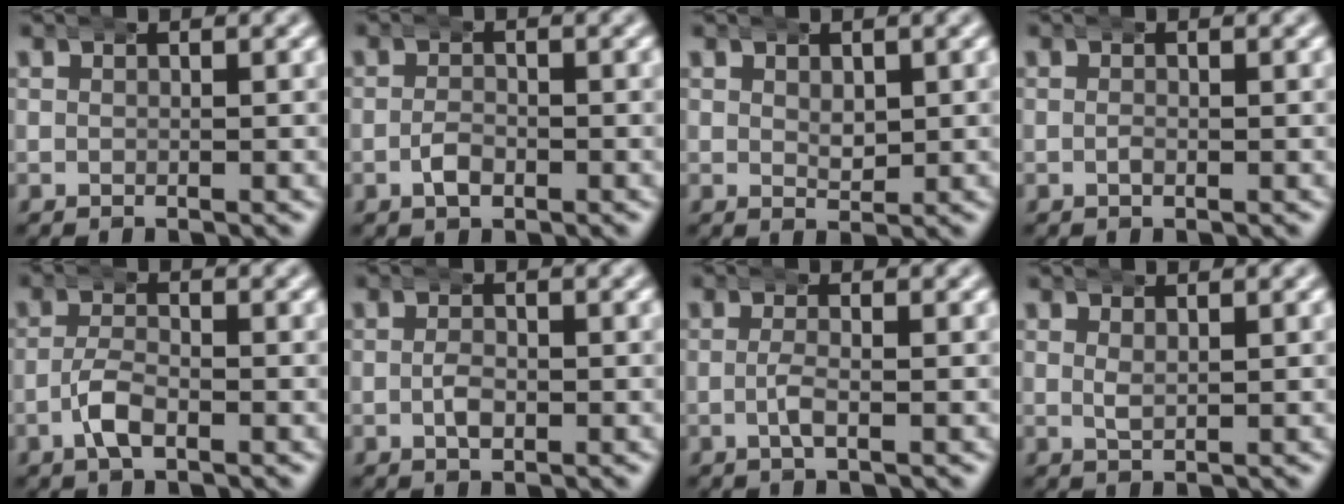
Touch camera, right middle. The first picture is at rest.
{"total": 1.3, "force": [-0.7, 0.7, 0.8], "torque": [-0.016, -0.003, -0.018]}
{"total": 1.4, "force": [0.7, 0.7, 0.9], "torque": [-0.019, -0.011, 0.015]}
{"total": 0.0}
{"total": 2.3, "force": [-1.2, 0.9, 1.7], "torque": [-0.036, -0.001, -0.029]}
{"total": 1.2, "force": [-0.4, 0.6, 1.0], "torque": [-0.023, -0.004, -0.011]}
{"total": 1.3, "force": [-0.4, 0.0, 1.2], "torque": [-0.027, -0.005, -0.011]}
{"total": 0.9, "force": [0.6, 0.2, 0.6], "torque": [-0.015, -0.008, 0.014]}